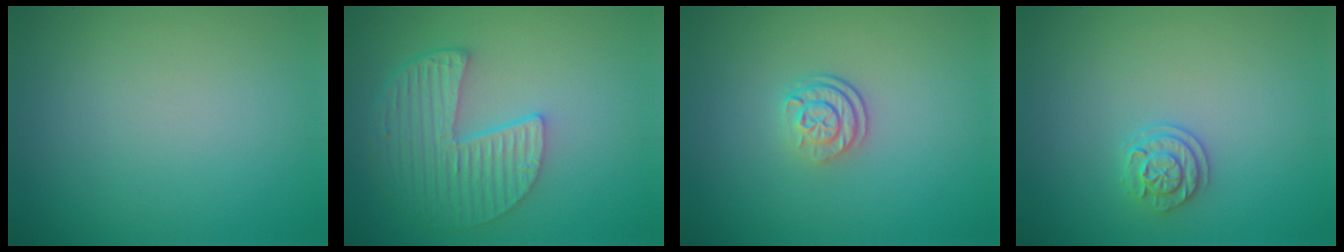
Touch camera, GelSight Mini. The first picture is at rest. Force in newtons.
{"total": 5.7, "press": 4.3, "slide": 3.7}
{"total": 2.4, "press": 1.7, "slide": 1.7}
{"total": 1.9, "press": 1.7, "slide": 0.8}